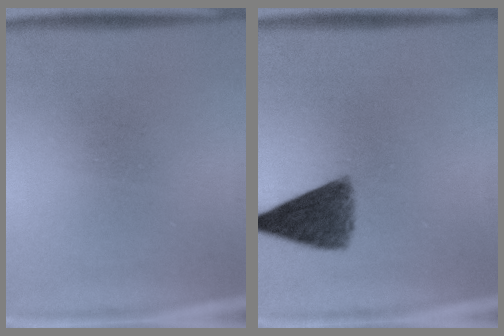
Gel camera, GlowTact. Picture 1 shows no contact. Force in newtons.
{"total": 7.5}